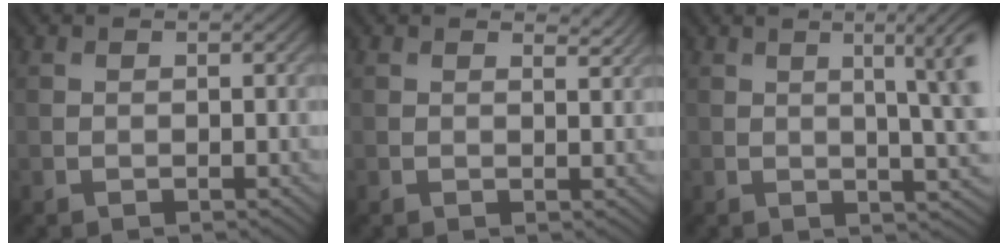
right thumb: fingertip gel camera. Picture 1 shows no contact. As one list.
[{"total": 1.5, "force": [1.2, 0.2, 0.8], "torque": [-0.011, -0.008, 0.018]}, {"total": 8.2, "force": [1.5, 2.0, 7.8], "torque": [-0.091, 0.012, 0.019]}]